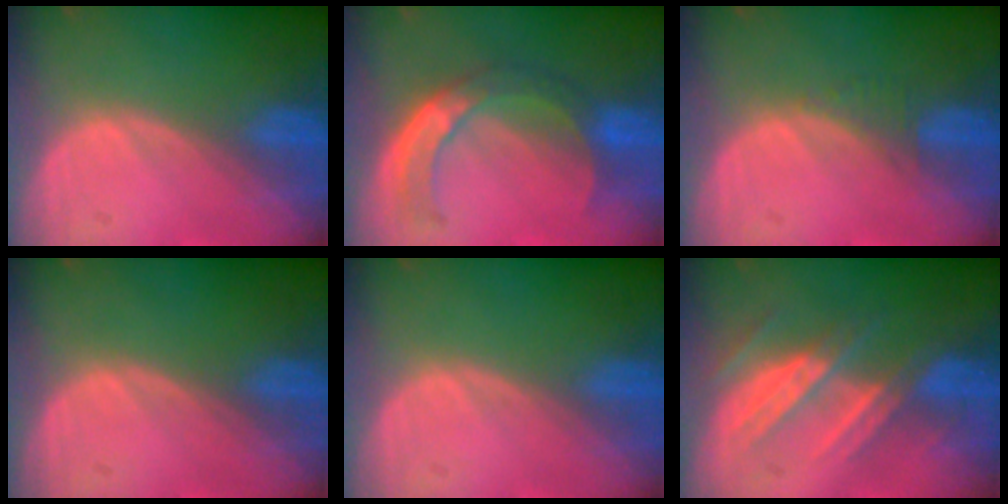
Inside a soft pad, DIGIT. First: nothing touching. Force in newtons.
{"total": 8.1, "press": 6.8, "slide": 4.4}
{"total": 1.3, "press": 1.2, "slide": 0.4}
{"total": 0.0}
{"total": 0.0}
{"total": 7.3, "press": 6.8, "slide": 2.6}